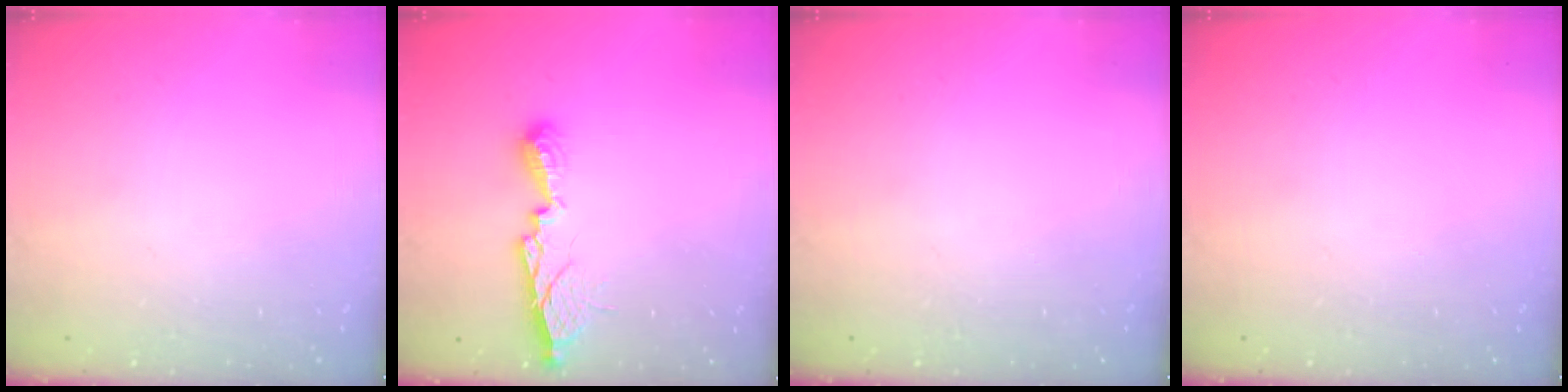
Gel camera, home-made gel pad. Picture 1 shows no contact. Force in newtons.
{"total": 11.0, "press": 11.0, "slide": 0.4}
{"total": 0.0}
{"total": 0.0}